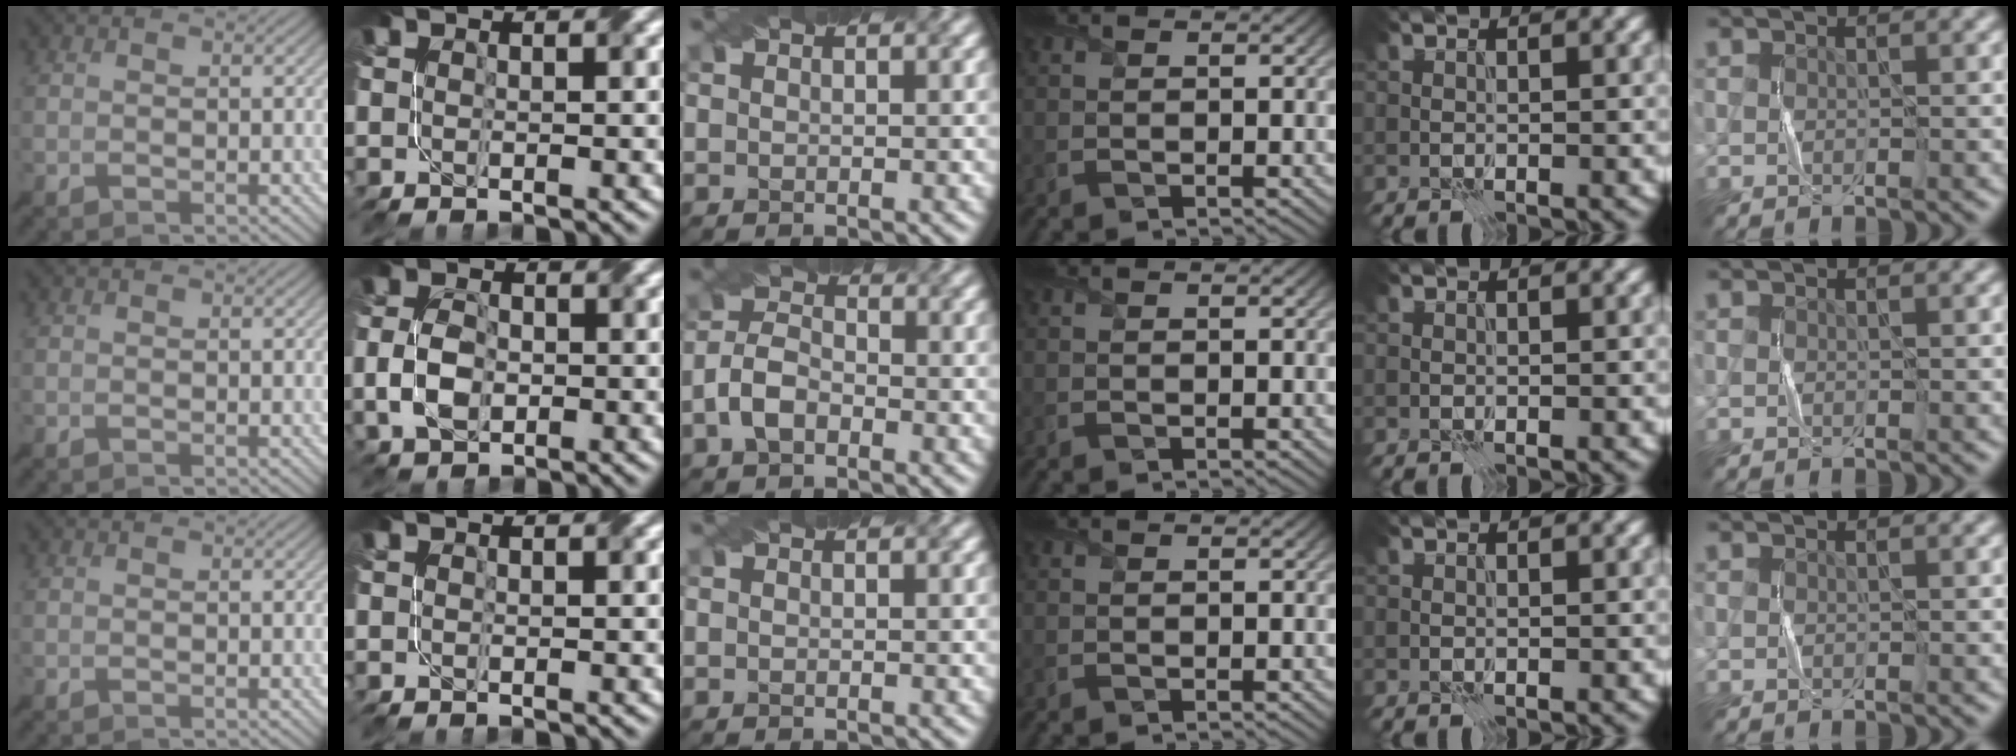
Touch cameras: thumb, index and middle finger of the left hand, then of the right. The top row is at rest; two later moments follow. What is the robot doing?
{"motion": "fold", "object": "coffee filter"}